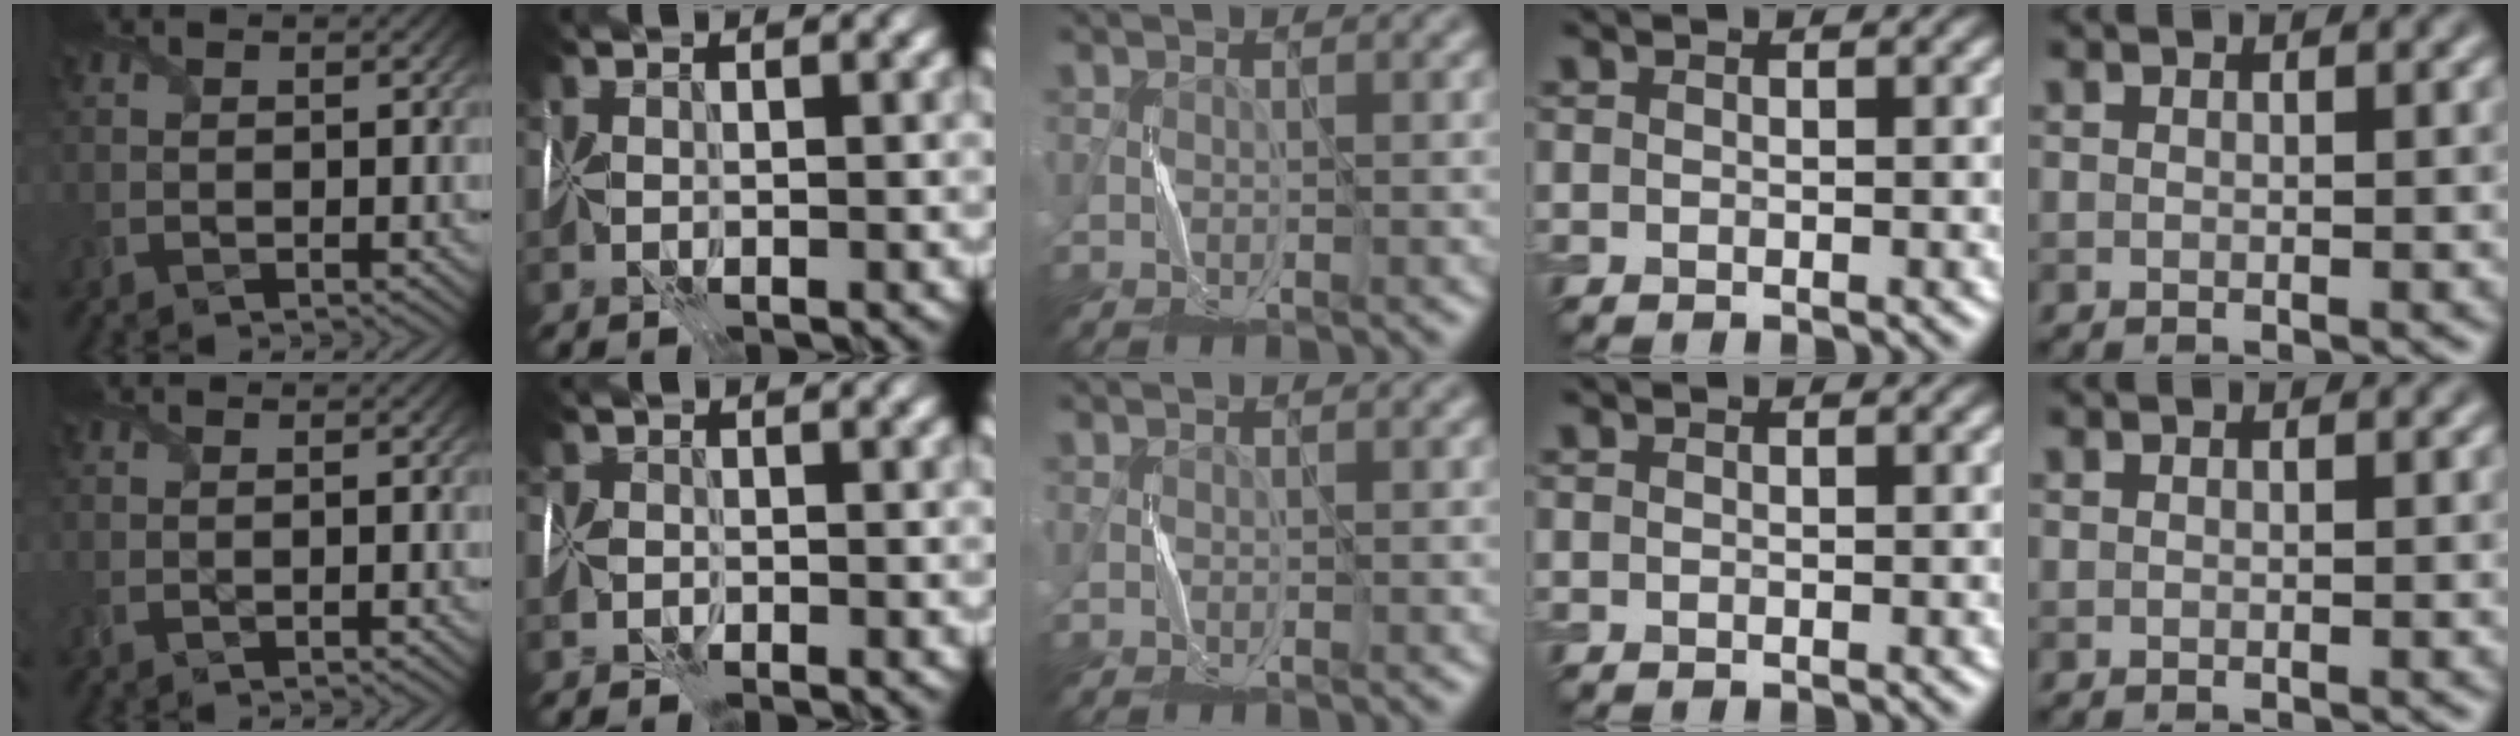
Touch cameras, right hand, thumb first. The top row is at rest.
{"index": {"total": 1.3, "force": [-1.1, 0.8, 0.1], "torque": [0.004, 0.003, -0.027]}}